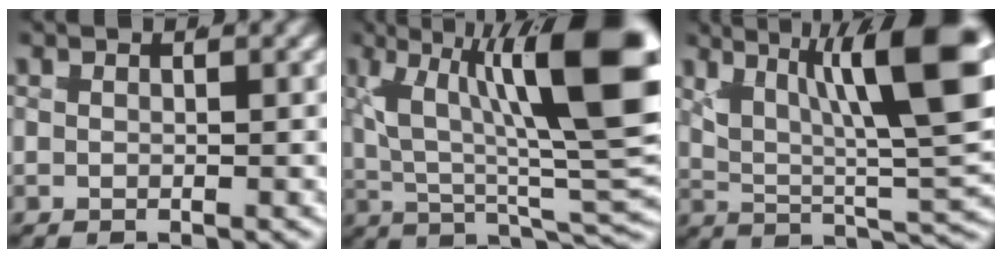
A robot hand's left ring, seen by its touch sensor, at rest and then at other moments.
{"total": 13.9, "force": [1.8, 5.4, 12.7], "torque": [-0.168, -0.006, 0.029]}
{"total": 14.7, "force": [3.9, 7.6, 12.0], "torque": [-0.162, 0.006, 0.049]}